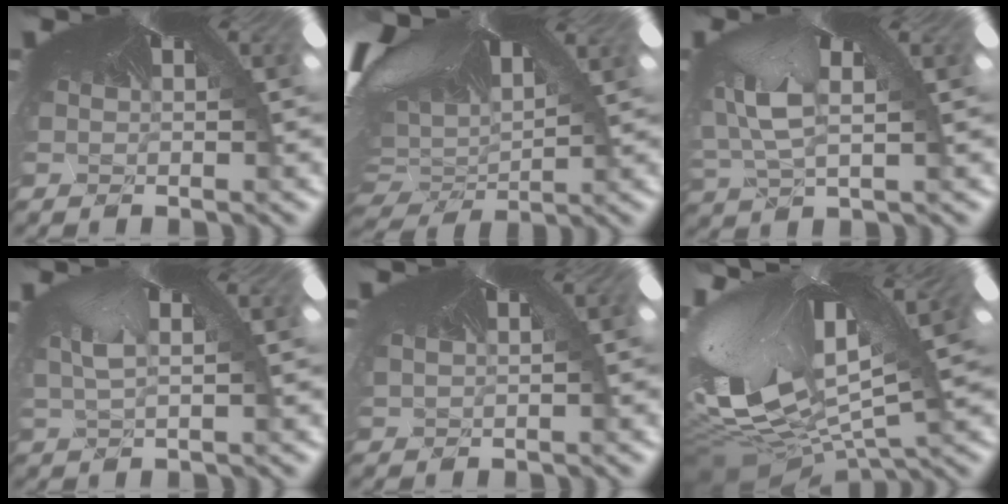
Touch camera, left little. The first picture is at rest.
{"total": 2.6, "force": [-1.5, 1.6, 1.4], "torque": [-0.059, -0.056, 0.011]}
{"total": 3.8, "force": [-3.2, 1.6, -1.3], "torque": [-0.040, -0.060, -0.015]}
{"total": 1.5, "force": [-1.1, 0.7, 0.7], "torque": [-0.039, -0.025, 0.020]}
{"total": 1.6, "force": [0.5, 0.7, 1.4], "torque": [-0.042, 0.003, 0.014]}
{"total": 2.8, "force": [-2.4, 1.3, 0.8], "torque": [-0.078, -0.085, 0.002]}